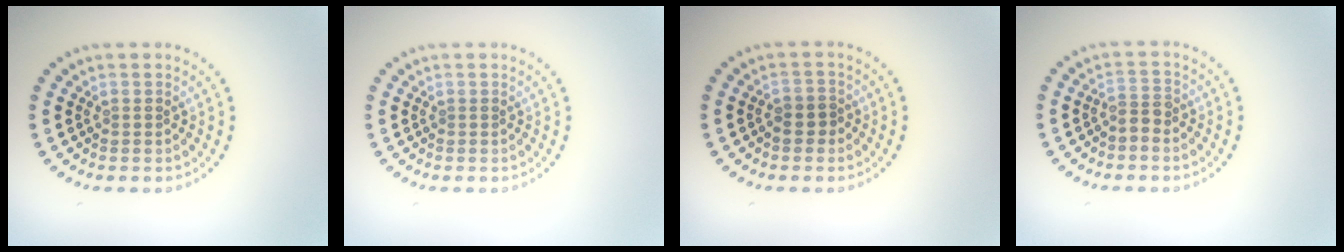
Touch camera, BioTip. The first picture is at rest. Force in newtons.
{"total": 0.0}
{"total": 1.4, "press": 1.2, "slide": 0.6}
{"total": 1.8, "press": 1.4, "slide": 1.2}